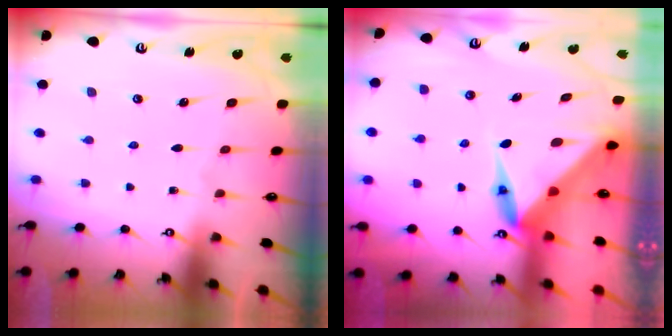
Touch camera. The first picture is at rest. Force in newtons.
{"total": 7.4, "press": 7.3, "slide": 1.3}